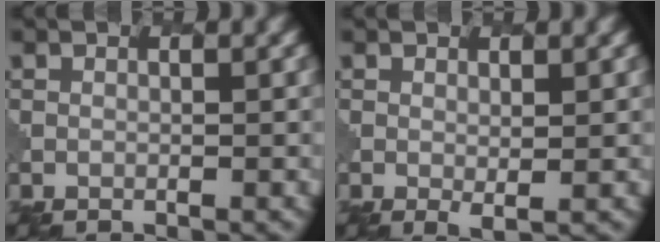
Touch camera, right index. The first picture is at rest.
{"total": 0.8, "force": [0.4, 0.1, 0.7], "torque": [-0.014, -0.010, 0.011]}